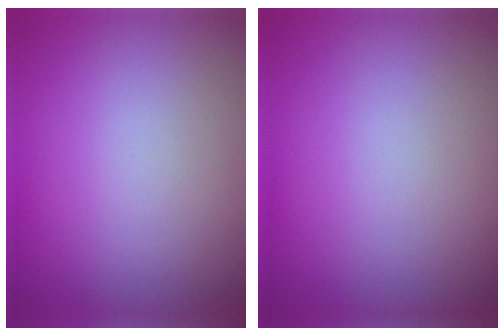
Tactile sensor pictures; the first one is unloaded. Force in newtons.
{"total": 0.0}